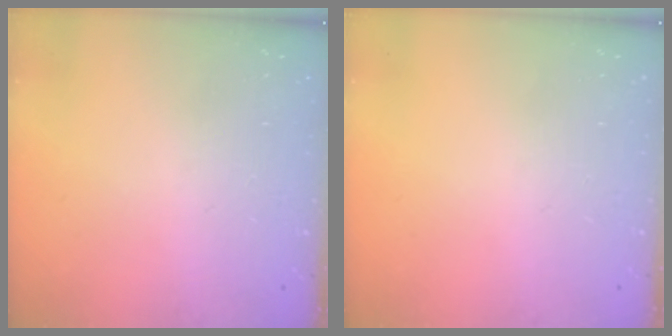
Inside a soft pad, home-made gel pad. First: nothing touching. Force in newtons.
{"total": 0.0}